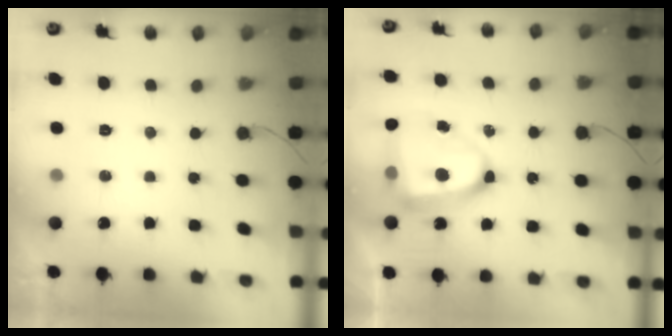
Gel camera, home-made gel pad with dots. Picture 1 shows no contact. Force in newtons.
{"total": 18.1, "press": 18.0, "slide": 1.9}